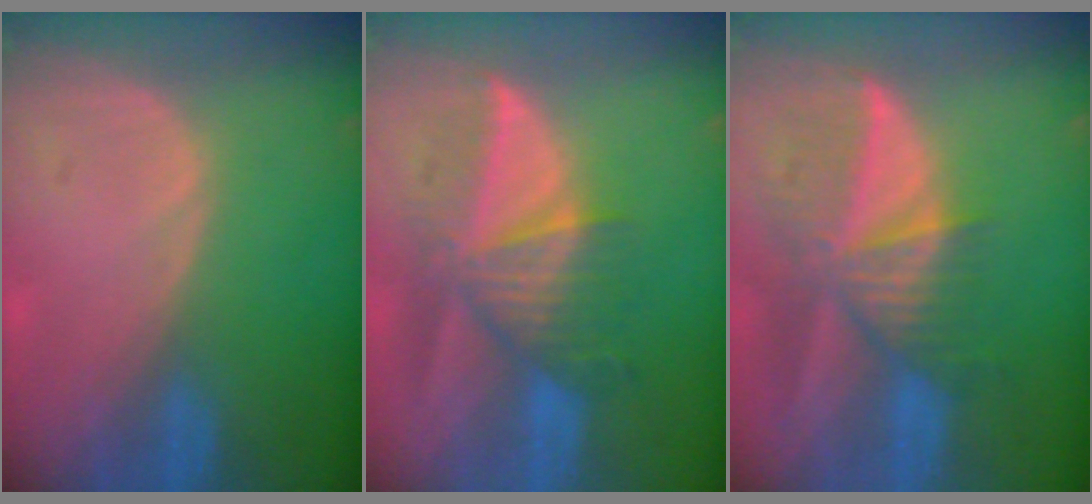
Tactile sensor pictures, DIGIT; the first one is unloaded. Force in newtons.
{"total": 8.4, "press": 7.9, "slide": 3.0}
{"total": 9.8, "press": 8.6, "slide": 4.6}